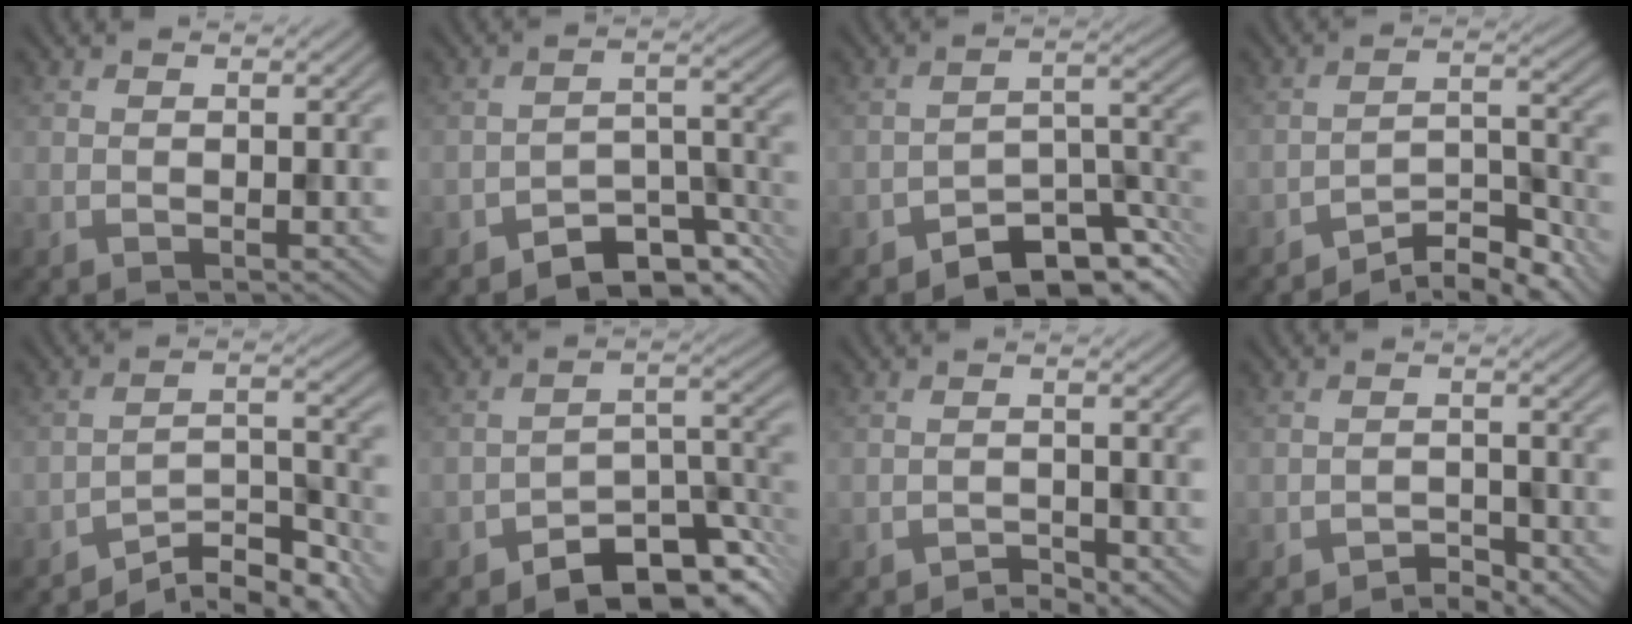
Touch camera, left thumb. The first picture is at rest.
{"total": 6.5, "force": [-5.0, 2.7, 3.2], "torque": [-0.040, 0.001, -0.089]}
{"total": 8.0, "force": [-6.2, 3.2, 4.0], "torque": [-0.043, 0.002, -0.118]}
{"total": 6.5, "force": [-5.6, 1.5, 3.0], "torque": [-0.041, 0.011, -0.099]}
{"total": 7.4, "force": [-6.4, 1.5, 3.3], "torque": [-0.048, 0.011, -0.112]}
{"total": 8.8, "force": [-6.6, 3.6, 4.7], "torque": [-0.052, 0.002, -0.124]}
{"total": 1.7, "force": [-1.5, 0.4, 0.6], "torque": [-0.006, 0.003, -0.030]}
{"total": 2.1, "force": [-1.9, 0.6, 0.7], "torque": [-0.006, 0.005, -0.038]}